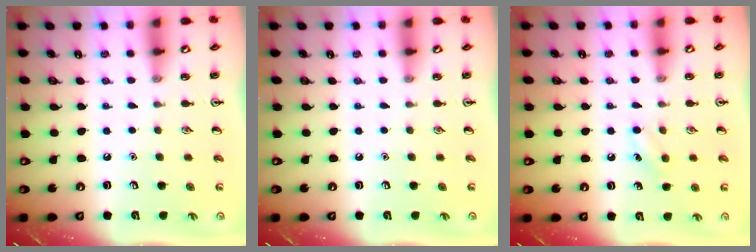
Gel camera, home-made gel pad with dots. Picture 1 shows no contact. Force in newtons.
{"total": 0.0}
{"total": 6.4, "press": 6.1, "slide": 1.8}